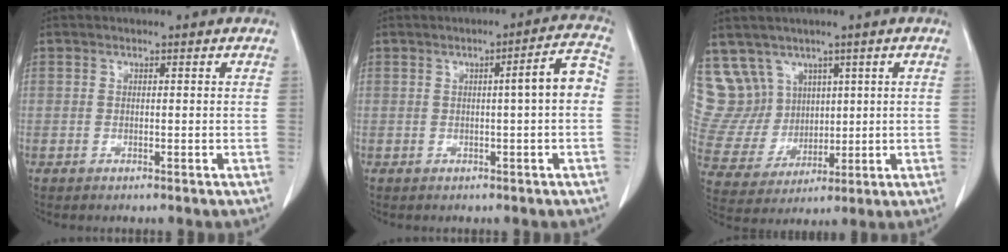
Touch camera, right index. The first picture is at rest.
{"total": 5.0, "force": [-0.1, 0.0, 5.0], "torque": [-0.066, 0.011, -0.003]}
{"total": 11.6, "force": [6.4, 9.6, 1.7], "torque": [-0.062, 0.057, 0.155]}